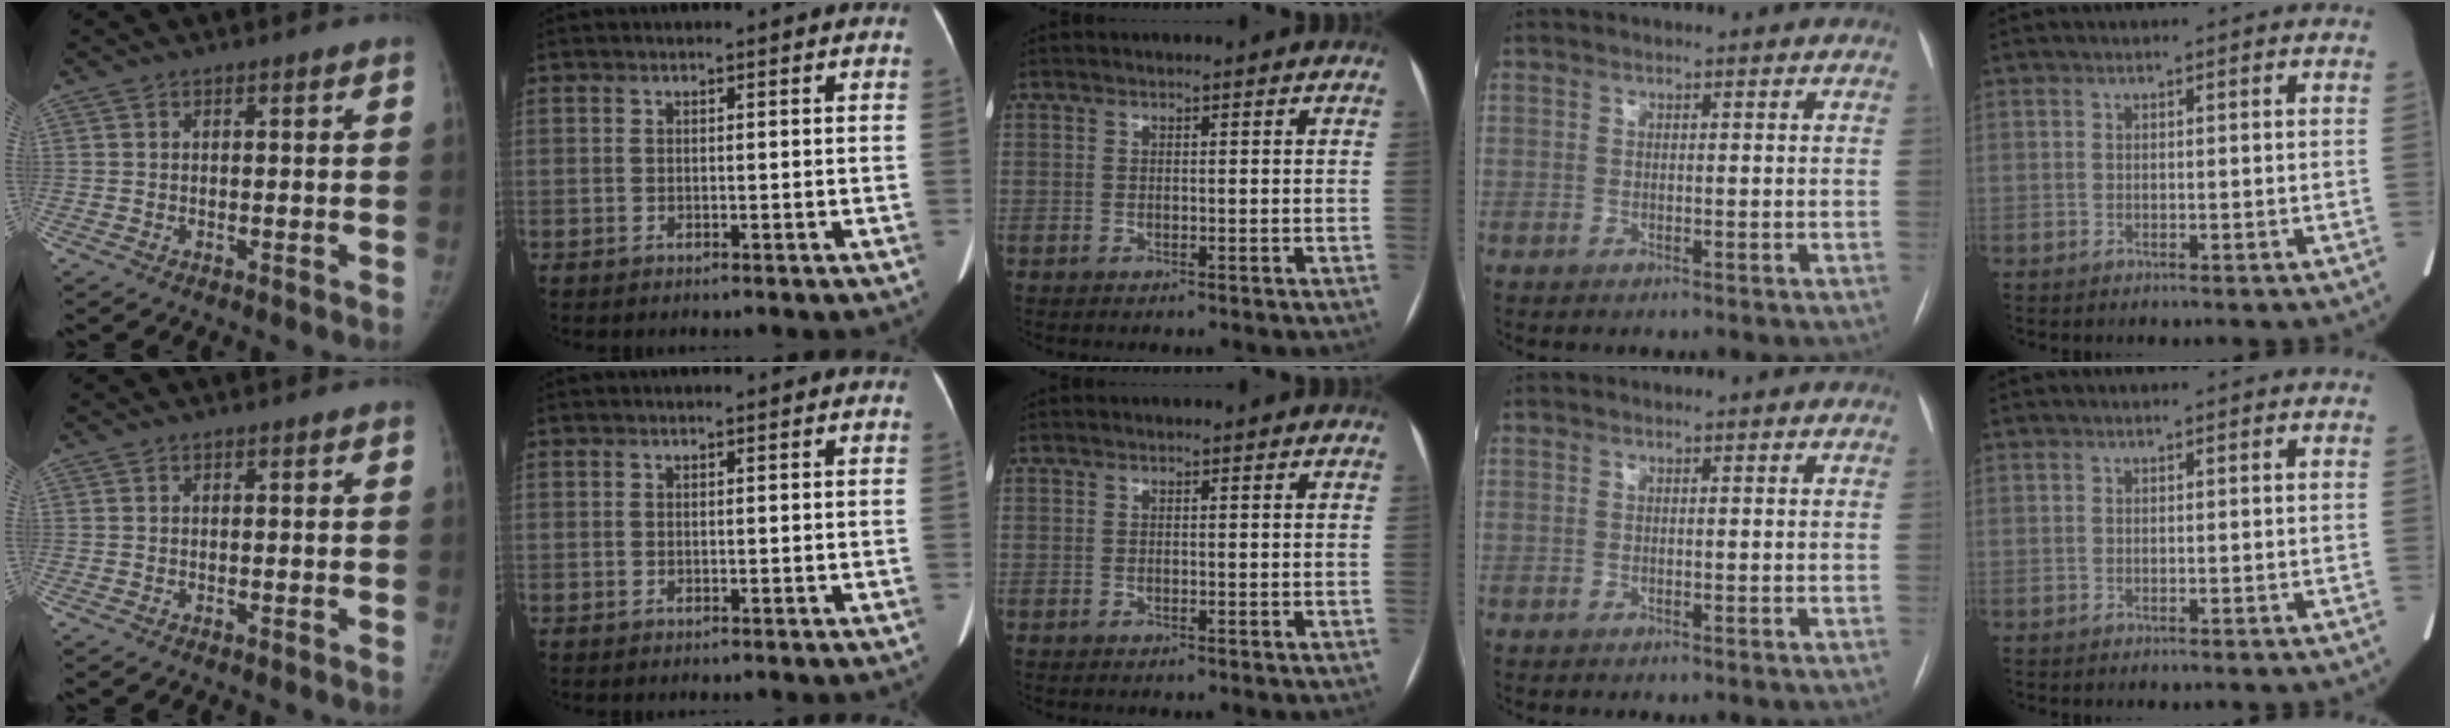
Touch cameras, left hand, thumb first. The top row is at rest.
{}